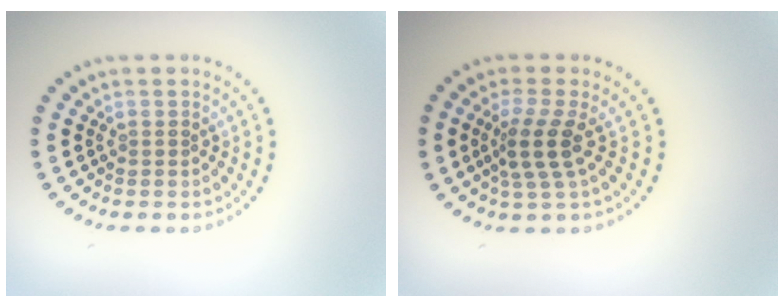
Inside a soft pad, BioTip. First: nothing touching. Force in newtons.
{"total": 3.1, "press": 2.3, "slide": 2.0}